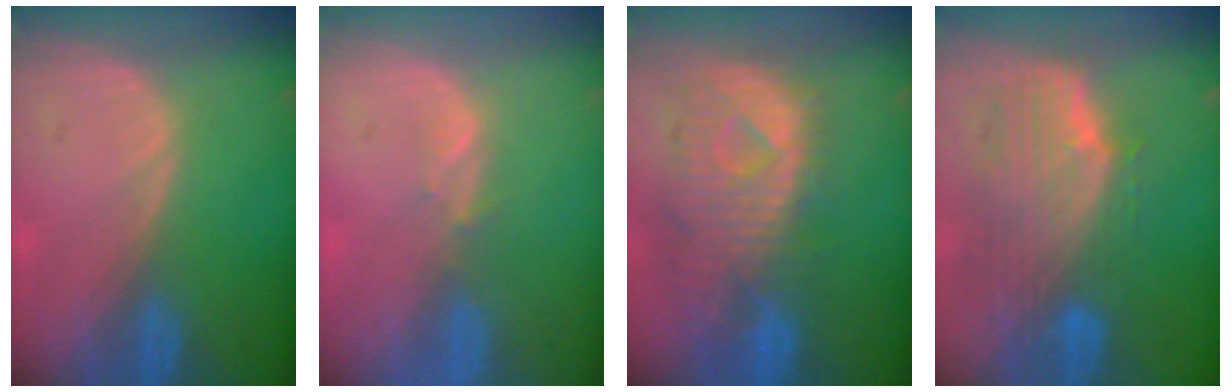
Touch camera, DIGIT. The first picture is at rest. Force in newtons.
{"total": 1.4, "press": 1.2, "slide": 0.6}
{"total": 11.4, "press": 9.8, "slide": 5.8}
{"total": 10.1, "press": 8.9, "slide": 4.6}